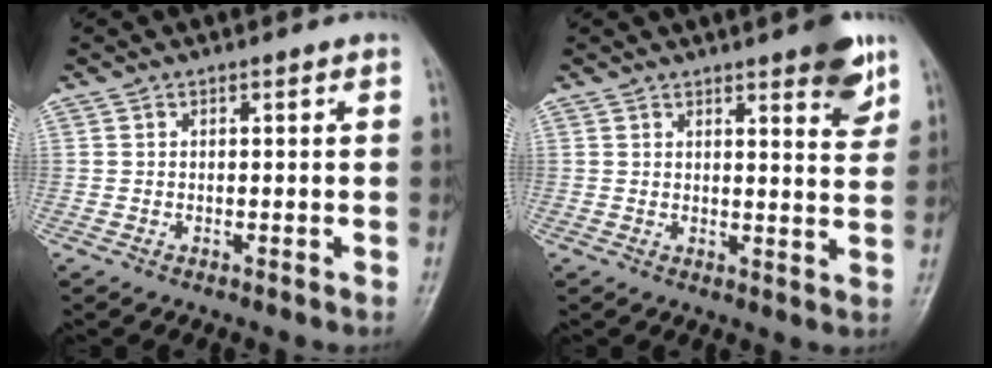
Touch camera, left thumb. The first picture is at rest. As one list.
[{"total": 7.1, "force": [4.4, 1.8, 5.3], "torque": [-0.052, -0.024, 0.052]}]